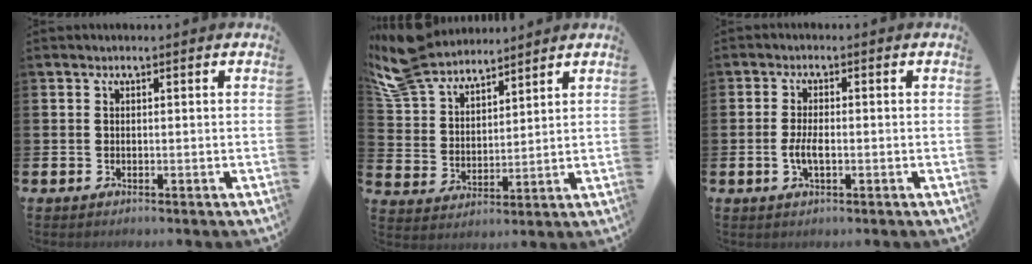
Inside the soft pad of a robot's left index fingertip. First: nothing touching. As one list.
[{"total": 8.1, "force": [7.5, 2.7, 1.2], "torque": [-0.071, -0.038, 0.141]}, {"total": 2.9, "force": [-0.6, 1.1, 2.6], "torque": [-0.054, -0.002, -0.014]}]